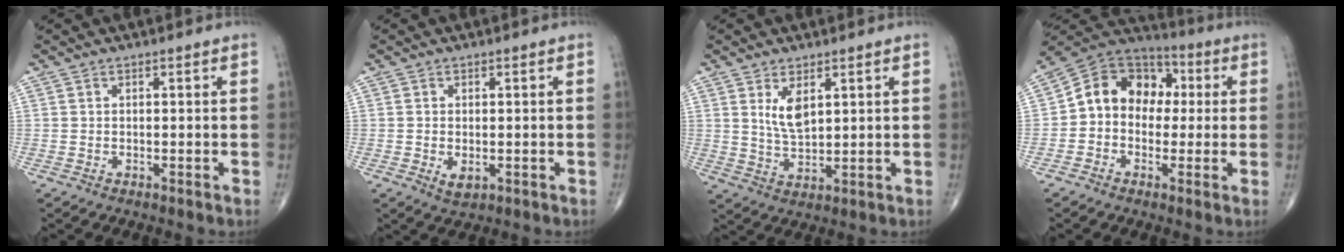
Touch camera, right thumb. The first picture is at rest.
{"total": 2.4, "force": [-0.4, 1.4, 1.9], "torque": [-0.030, -0.006, -0.003]}
{"total": 5.4, "force": [2.3, 2.4, 4.3], "torque": [-0.074, -0.020, 0.051]}
{"total": 12.5, "force": [0.6, 10.2, 7.3], "torque": [-0.082, 0.042, -0.007]}